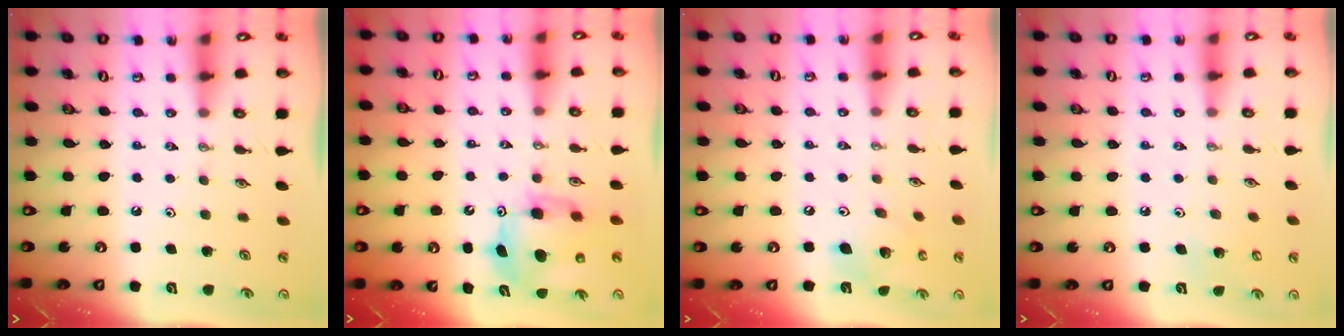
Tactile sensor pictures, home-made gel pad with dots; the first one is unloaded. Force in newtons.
{"total": 9.3, "press": 9.3, "slide": 0.3}
{"total": 12.2, "press": 12.1, "slide": 2.0}
{"total": 4.3, "press": 4.3, "slide": 0.3}